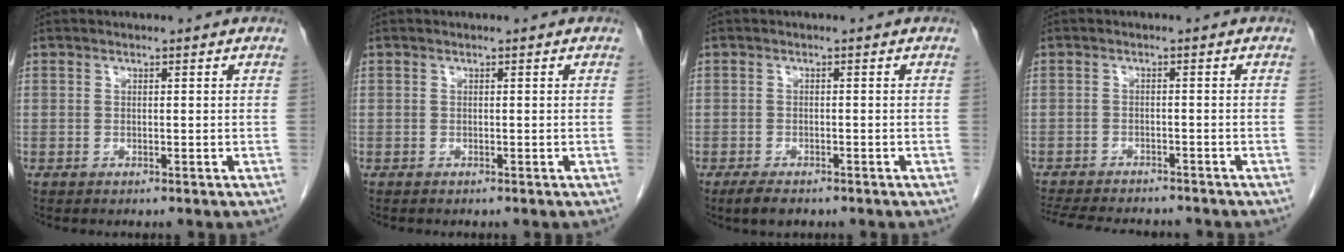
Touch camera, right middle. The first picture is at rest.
{"total": 0.0}
{"total": 2.8, "force": [-2.1, 1.1, 1.6], "torque": [-0.034, -0.005, -0.031]}
{"total": 12.7, "force": [-11.3, 3.4, 4.9], "torque": [-0.101, -0.007, -0.154]}